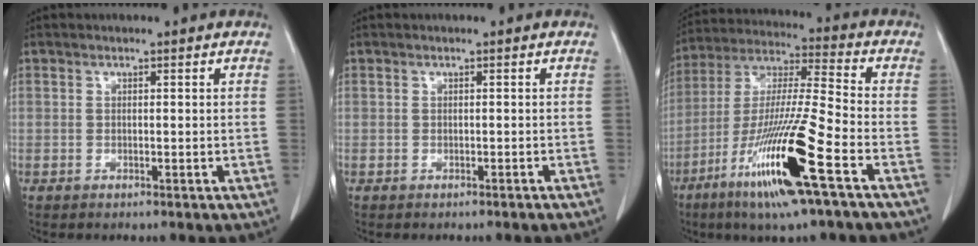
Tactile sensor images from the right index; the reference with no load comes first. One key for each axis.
{"total": 0.6, "fx": -0.5, "fy": 0.0, "fz": 0.3, "tx": -0.007, "ty": -0.001, "tz": -0.006}
{"total": 18.1, "fx": -8.6, "fy": -0.2, "fz": 15.9, "tx": -0.338, "ty": -0.037, "tz": -0.163}